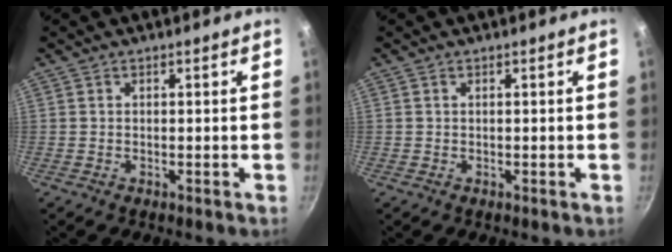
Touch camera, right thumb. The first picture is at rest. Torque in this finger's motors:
{"motor_torque": [0.85, -0.06, 0.36, -0.91, 0.02]}